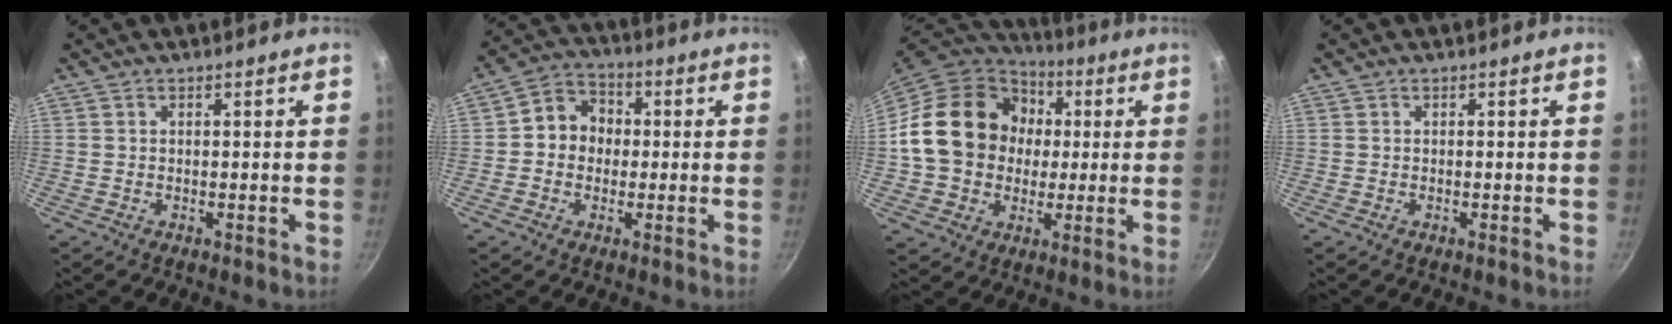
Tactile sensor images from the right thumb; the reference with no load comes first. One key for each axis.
{"total": 8.1, "fx": 0.1, "fy": 7.0, "fz": 3.9, "tx": -0.029, "ty": 0.019, "tz": -0.018}
{"total": 20.7, "fx": 1.8, "fy": 17.2, "fz": 11.3, "tx": -0.174, "ty": 0.032, "tz": 0.027}
{"total": 0.0}